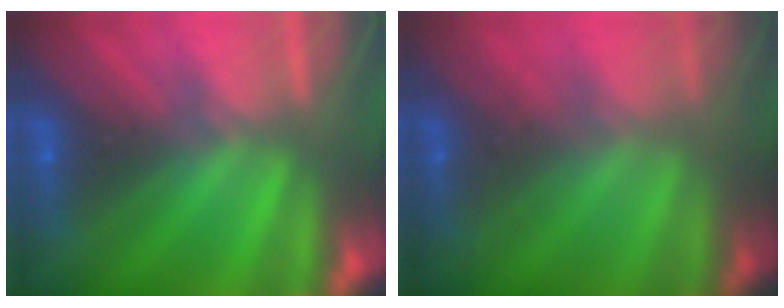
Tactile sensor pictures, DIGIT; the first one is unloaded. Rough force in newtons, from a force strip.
{"total": 1.8}